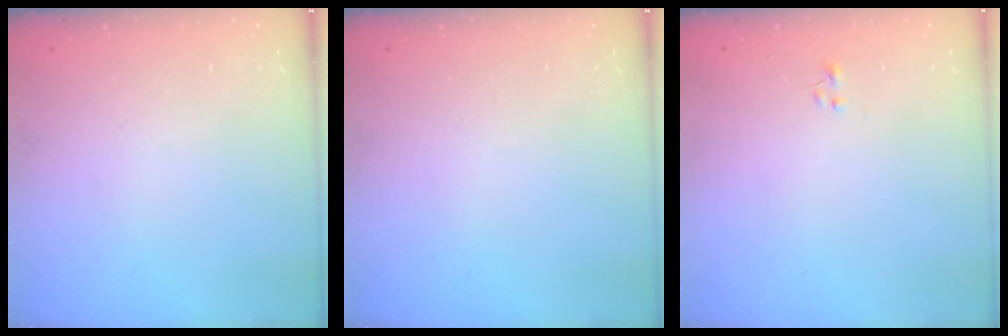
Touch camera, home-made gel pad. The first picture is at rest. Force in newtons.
{"total": 0.0}
{"total": 0.0}